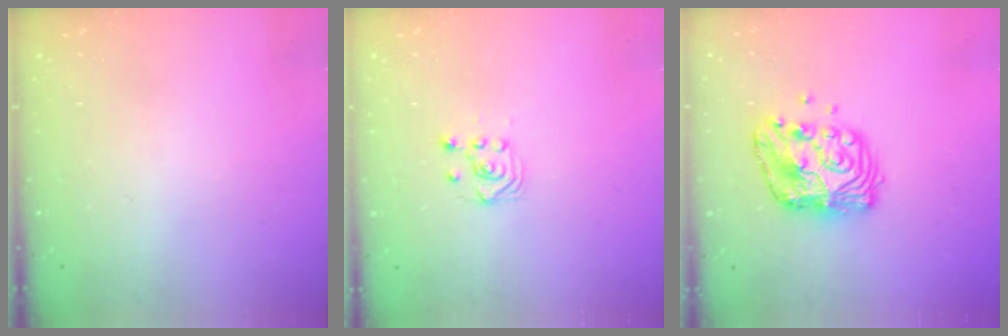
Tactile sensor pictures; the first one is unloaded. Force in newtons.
{"total": 3.0, "press": 2.8, "slide": 1.1}
{"total": 11.9, "press": 11.9, "slide": 0.8}